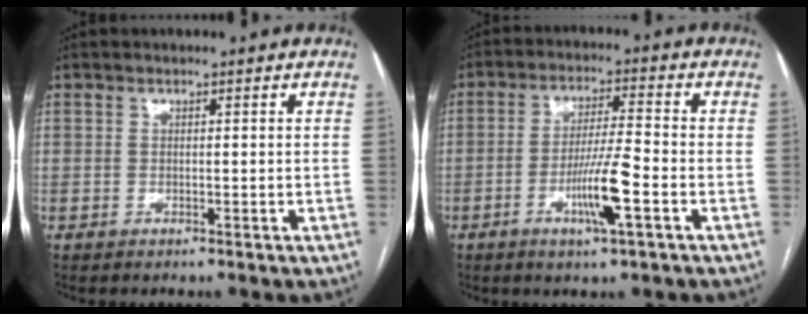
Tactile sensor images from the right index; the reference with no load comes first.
{"total": 8.1, "force": [-3.1, 0.1, 7.5], "torque": [-0.141, -0.007, -0.056]}